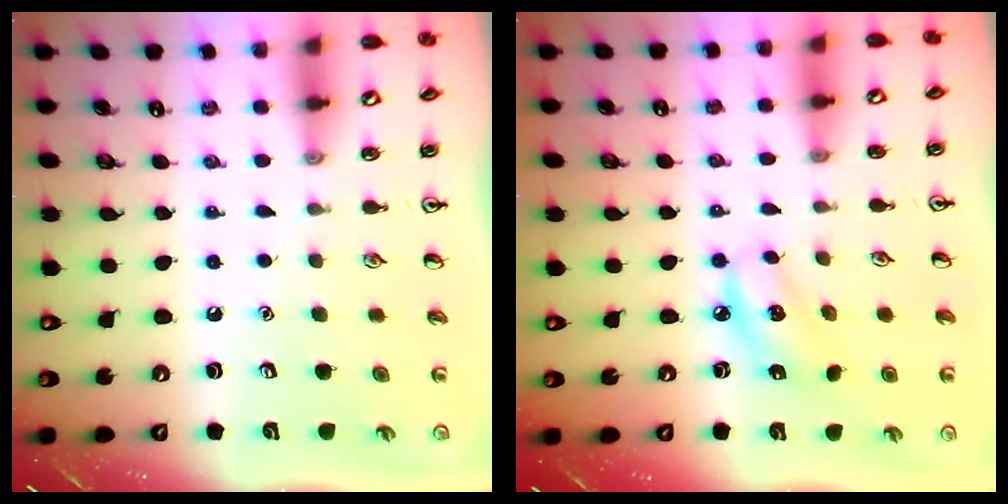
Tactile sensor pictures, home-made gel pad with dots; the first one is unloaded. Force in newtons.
{"total": 6.5, "press": 6.4, "slide": 1.3}